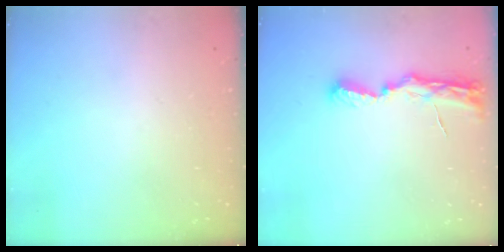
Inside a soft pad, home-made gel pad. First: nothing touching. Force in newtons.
{"total": 7.7, "press": 7.7, "slide": 0.8}